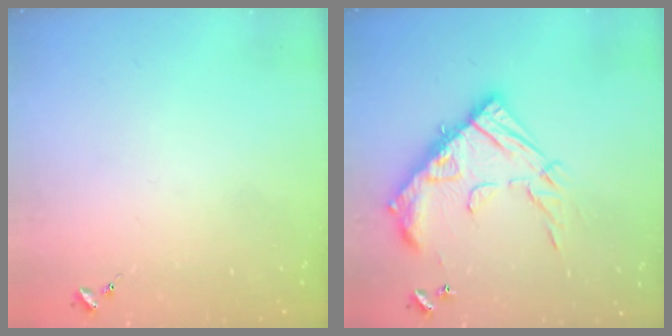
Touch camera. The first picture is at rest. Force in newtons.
{"total": 19.3, "press": 19.2, "slide": 1.6}